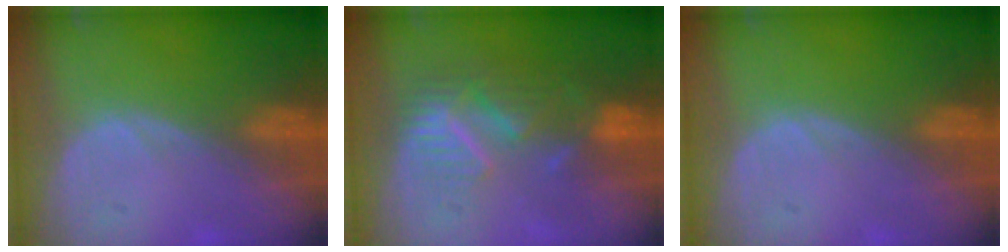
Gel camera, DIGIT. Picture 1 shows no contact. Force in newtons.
{"total": 8.9, "press": 7.8, "slide": 4.5}
{"total": 0.0}